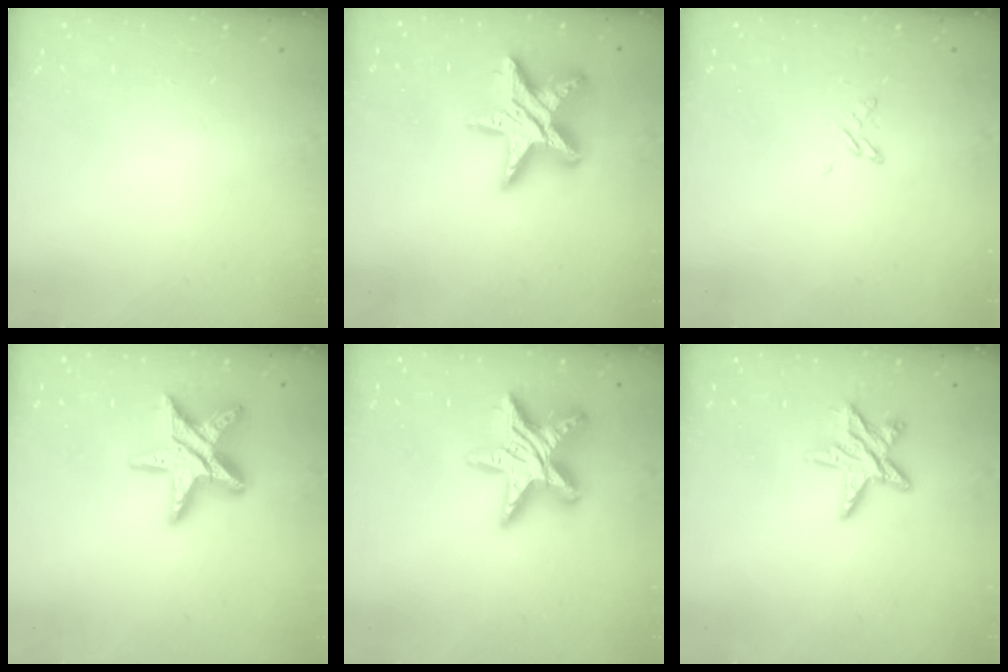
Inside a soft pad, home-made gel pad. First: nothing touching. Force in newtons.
{"total": 19.5, "press": 19.5, "slide": 1.4}
{"total": 3.4, "press": 3.4, "slide": 0.5}
{"total": 16.5, "press": 16.5, "slide": 1.2}
{"total": 18.2, "press": 18.1, "slide": 1.4}
{"total": 10.2, "press": 10.2, "slide": 0.9}